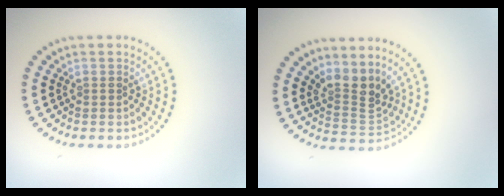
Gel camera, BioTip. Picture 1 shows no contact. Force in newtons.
{"total": 3.2, "press": 2.3, "slide": 2.3}